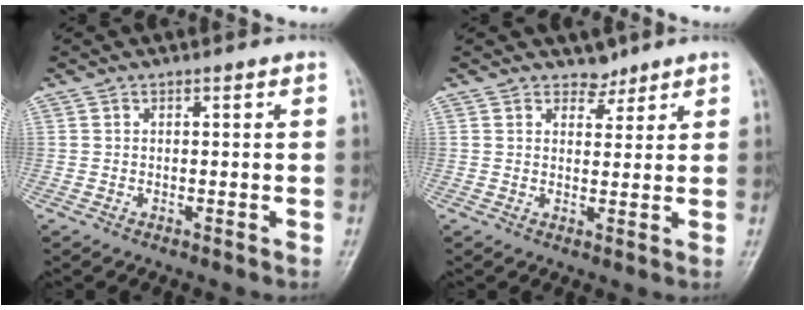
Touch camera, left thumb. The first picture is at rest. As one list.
[{"total": 2.7, "force": [2.2, 1.5, 0.1], "torque": [0.017, -0.015, 0.030]}]